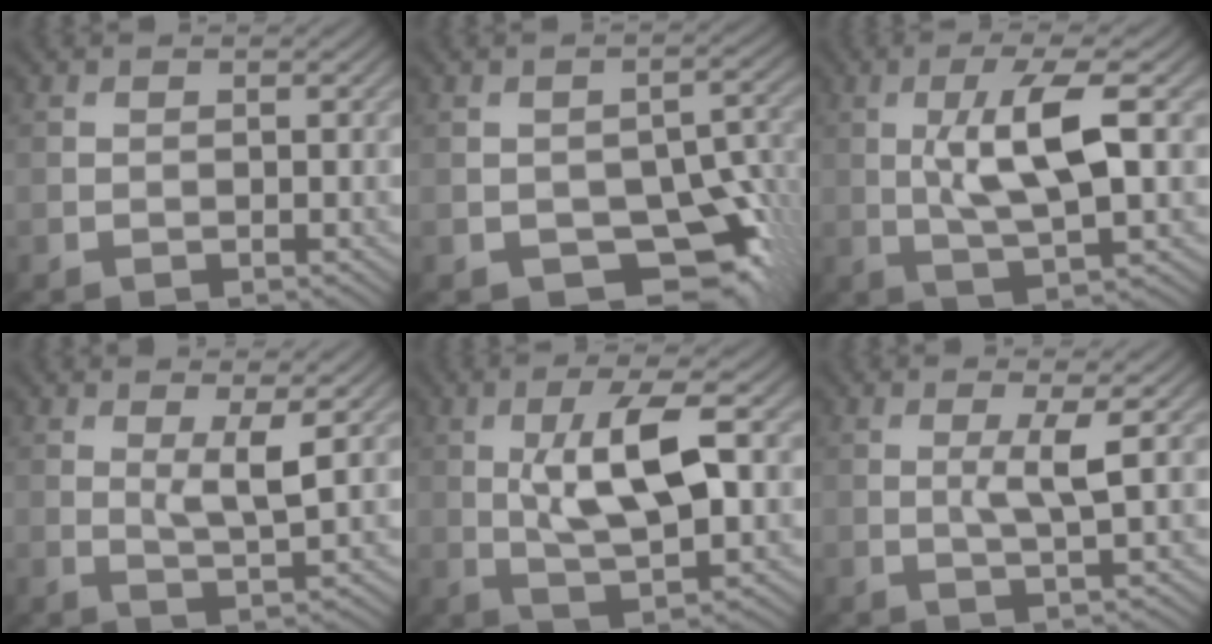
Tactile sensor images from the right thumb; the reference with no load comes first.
{"total": 9.9, "force": [-4.5, 5.6, 6.8], "torque": [-0.099, -0.019, -0.068]}
{"total": 9.4, "force": [1.0, 2.4, 9.0], "torque": [-0.166, 0.006, 0.018]}
{"total": 3.9, "force": [1.1, 0.5, 3.7], "torque": [-0.078, -0.002, 0.025]}
{"total": 10.3, "force": [1.4, 3.2, 9.8], "torque": [-0.177, 0.005, 0.024]}
{"total": 3.7, "force": [0.6, 0.2, 3.6], "torque": [-0.073, 0.004, 0.014]}